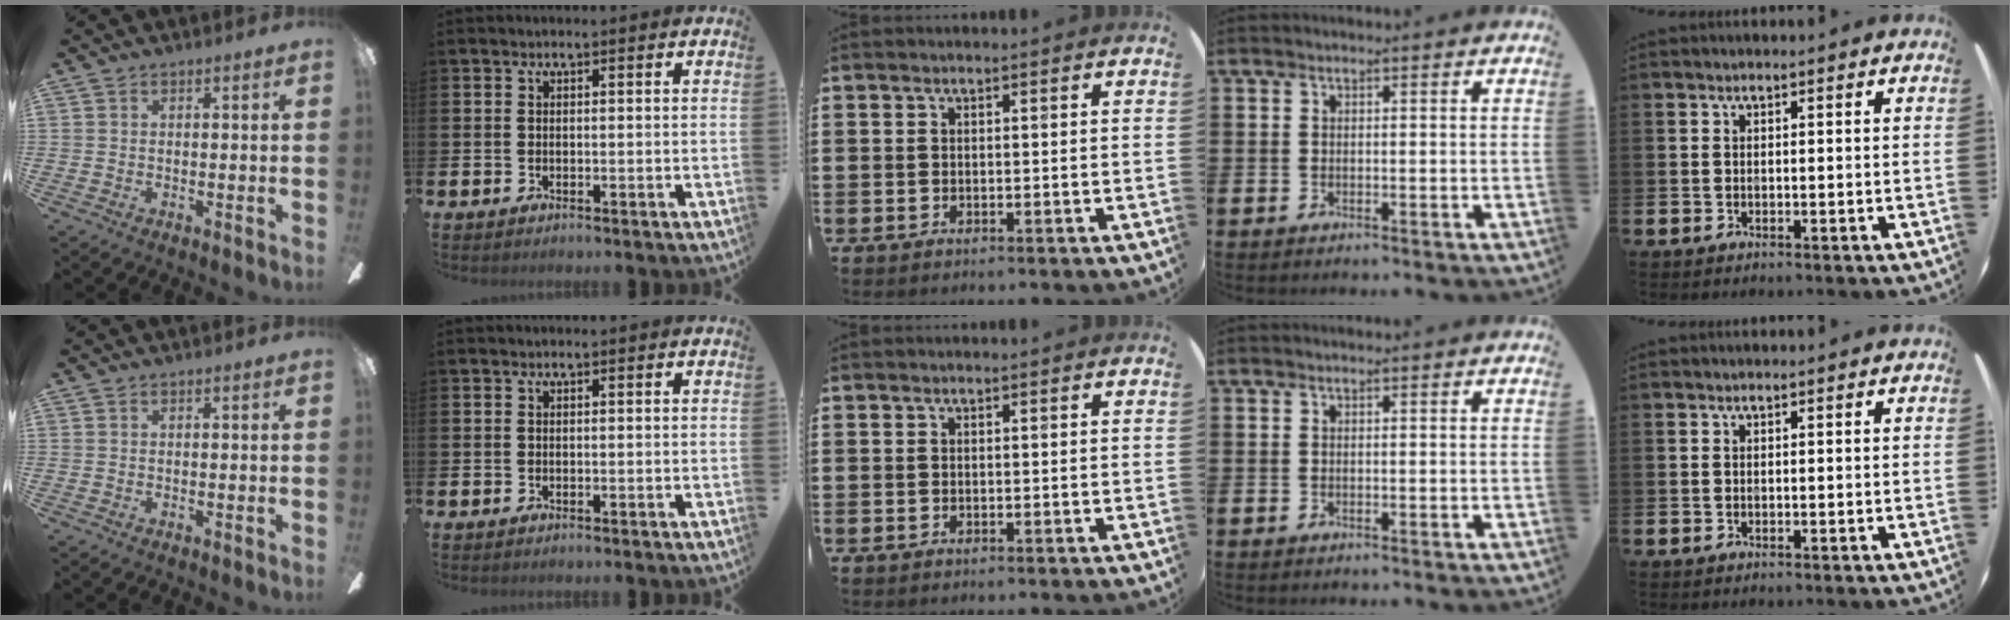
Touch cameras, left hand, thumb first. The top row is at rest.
{}